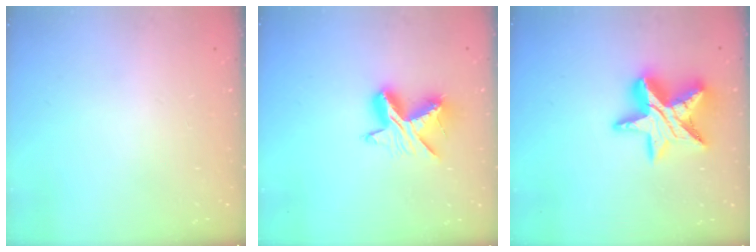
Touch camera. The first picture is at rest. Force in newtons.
{"total": 11.3, "press": 11.3, "slide": 0.5}
{"total": 19.1, "press": 19.1, "slide": 1.3}